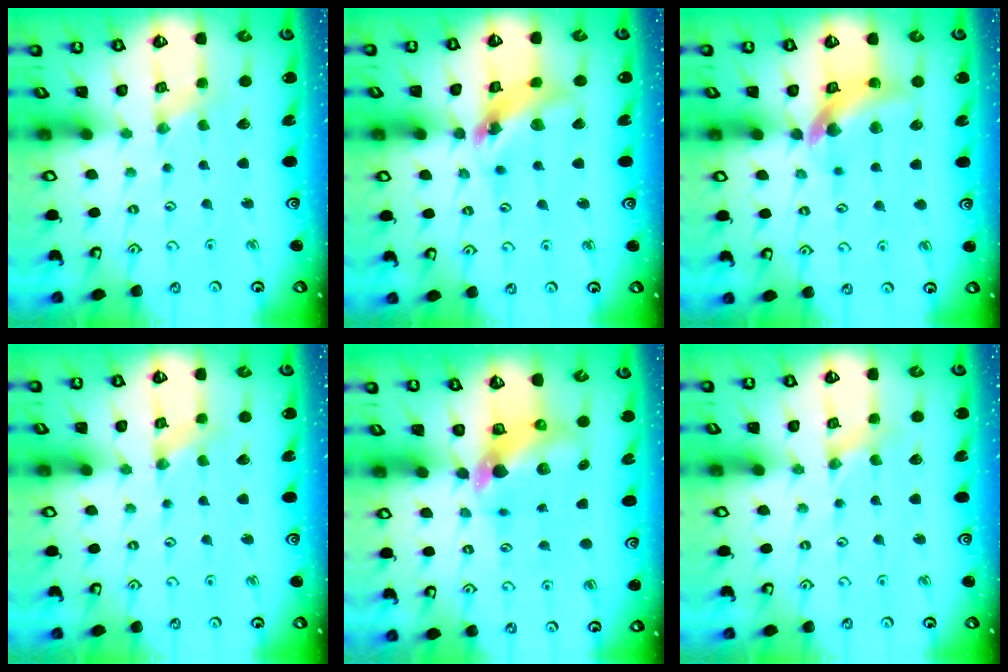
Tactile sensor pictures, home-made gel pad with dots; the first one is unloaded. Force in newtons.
{"total": 13.1, "press": 13.0, "slide": 1.7}
{"total": 10.3, "press": 10.2, "slide": 1.7}
{"total": 0.0}
{"total": 8.2, "press": 8.1, "slide": 1.2}
{"total": 0.0}